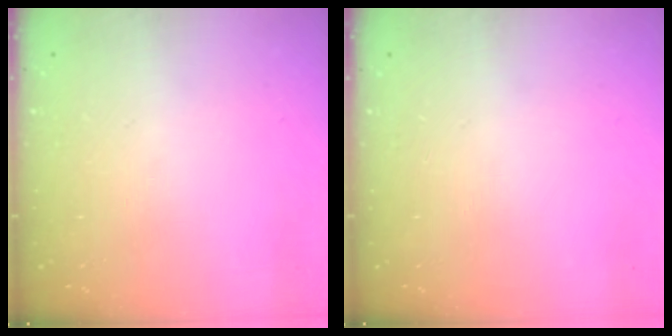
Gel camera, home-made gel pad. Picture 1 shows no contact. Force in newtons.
{"total": 0.0}